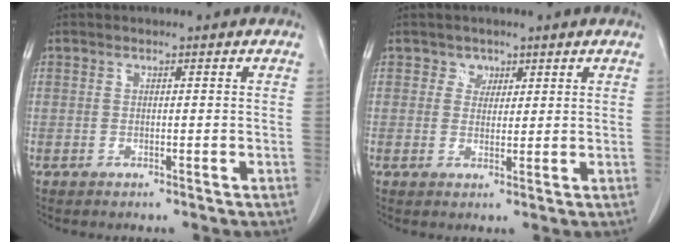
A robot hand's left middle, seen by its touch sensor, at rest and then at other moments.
{"total": 1.9, "force": [1.1, 1.5, 0.2], "torque": [0.002, -0.003, 0.015]}